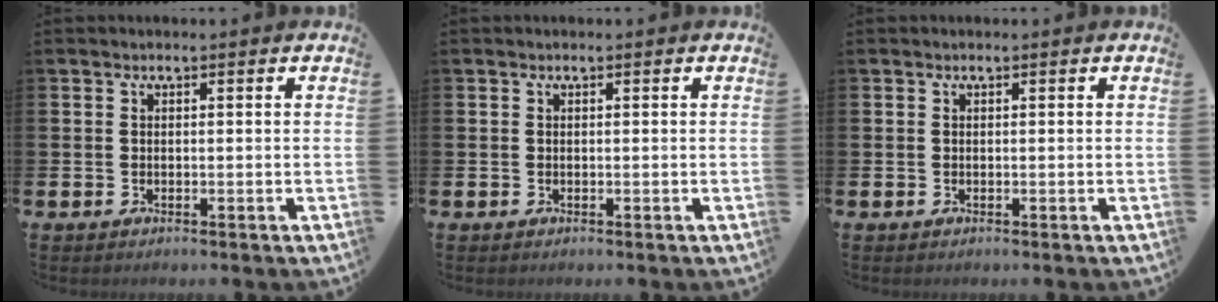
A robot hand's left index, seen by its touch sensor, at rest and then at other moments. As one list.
[{"total": 0.0}, {"total": 0.0}]